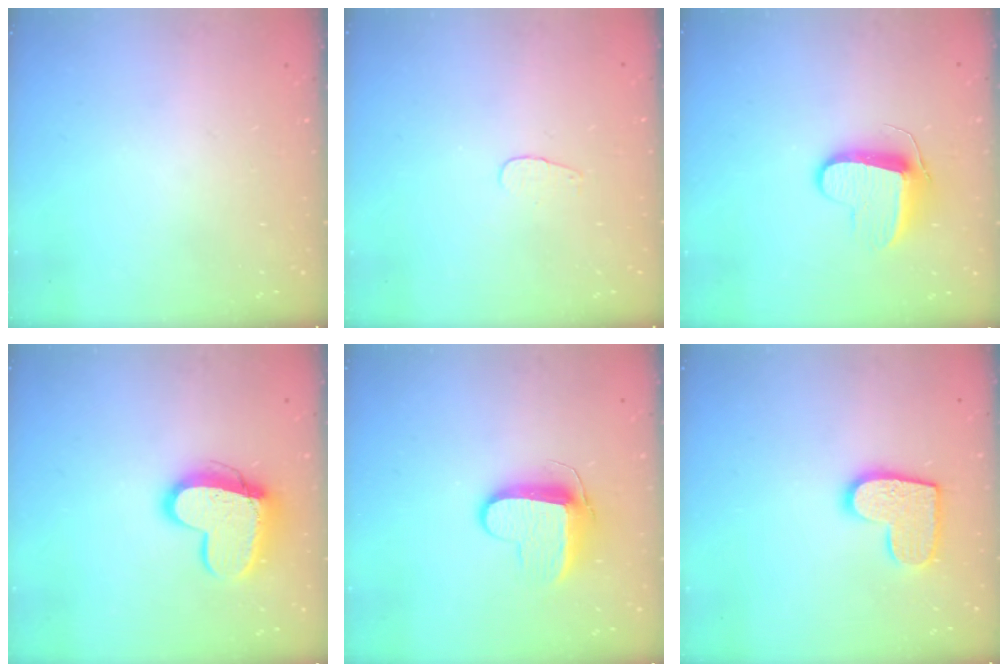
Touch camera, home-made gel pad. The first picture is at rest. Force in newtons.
{"total": 3.2, "press": 3.2, "slide": 0.3}
{"total": 9.8, "press": 9.8, "slide": 0.5}
{"total": 14.7, "press": 14.7, "slide": 1.3}
{"total": 9.9, "press": 9.9, "slide": 0.7}
{"total": 12.1, "press": 12.0, "slide": 0.6}